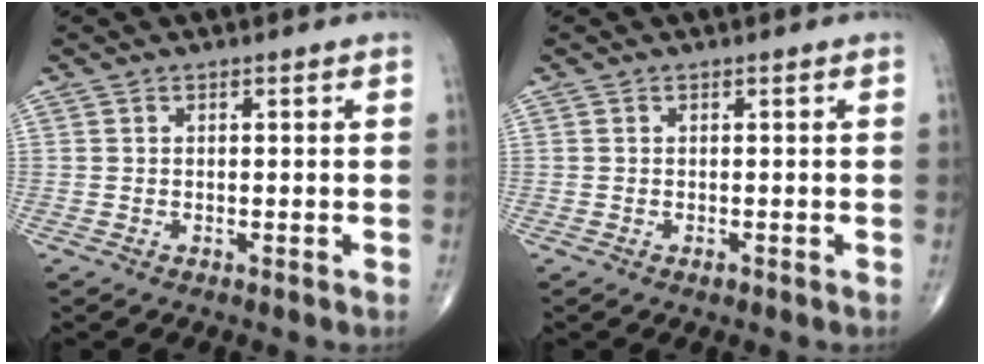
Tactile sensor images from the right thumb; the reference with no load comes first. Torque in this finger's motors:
{"motor_torque": [-0.13, -0.02, -0.12, -0.04, 0.01]}